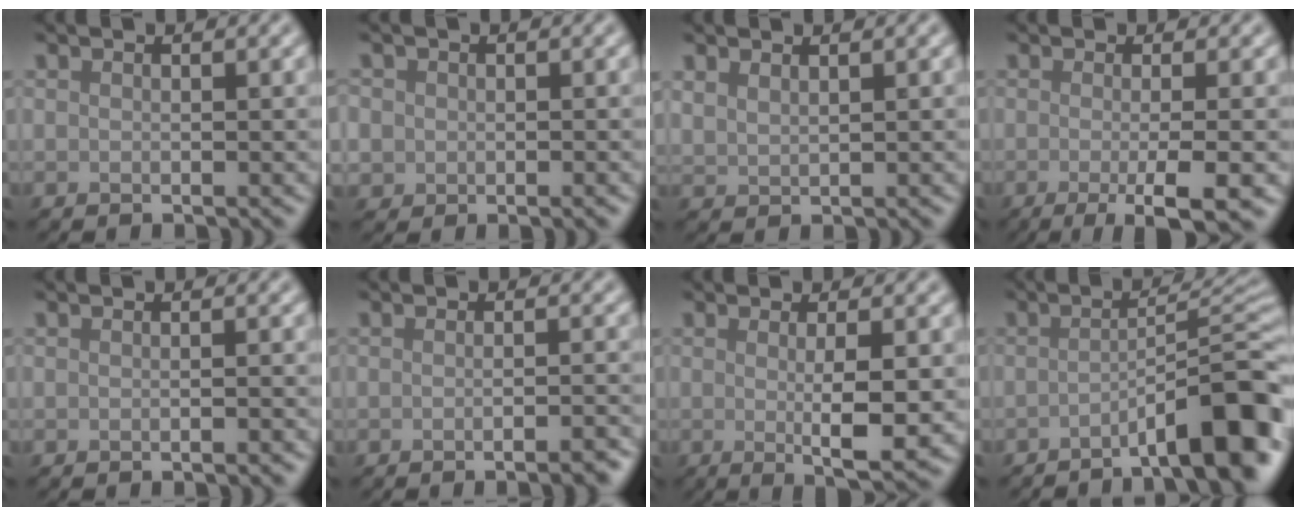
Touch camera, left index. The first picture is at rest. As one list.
[{"total": 2.2, "force": [0.0, 2.1, 0.9], "torque": [-0.010, 0.003, -0.002]}, {"total": 1.2, "force": [1.1, 0.3, 0.3], "torque": [-0.013, 0.000, 0.025]}, {"total": 5.8, "force": [-1.6, 1.5, 5.3], "torque": [-0.070, -0.011, -0.024]}, {"total": 0.8, "force": [-0.5, 0.1, 0.7], "torque": [-0.007, -0.001, -0.011]}, {"total": 3.2, "force": [-1.8, 0.8, 2.5], "torque": [-0.018, 0.008, -0.027]}, {"total": 4.7, "force": [-0.3, 0.8, 4.6], "torque": [-0.072, -0.006, -0.001]}, {"total": 8.5, "force": [-4.1, 1.7, 7.3], "torque": [-0.085, 0.018, -0.067]}]